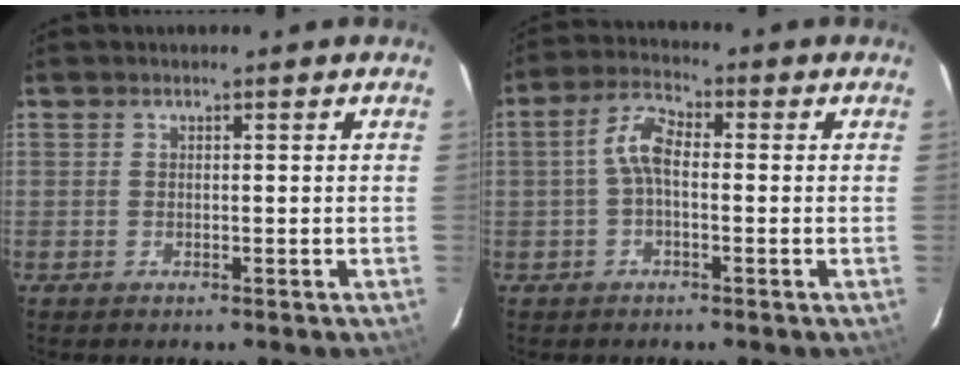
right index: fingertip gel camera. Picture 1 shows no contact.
{"total": 5.2, "force": [-0.6, 2.4, 4.6], "torque": [-0.098, 0.019, -0.012]}